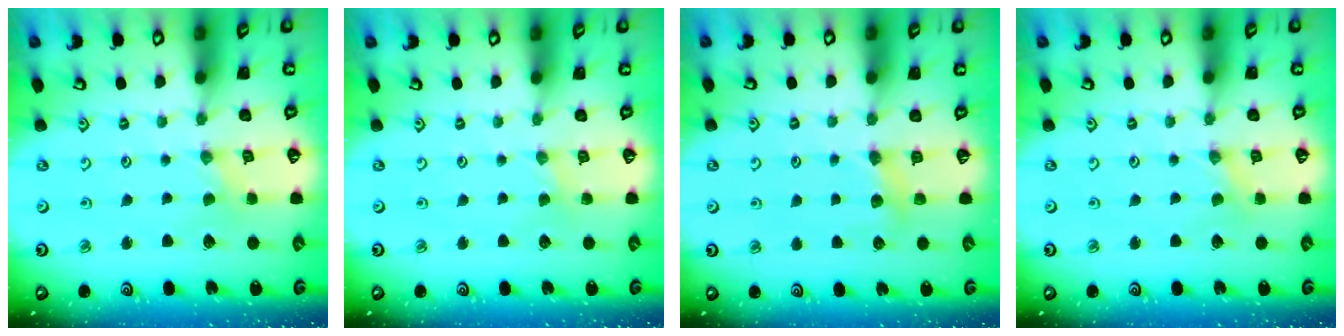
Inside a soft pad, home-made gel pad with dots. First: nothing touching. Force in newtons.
{"total": 1.2, "press": 1.2, "slide": 0.3}
{"total": 5.9, "press": 5.9, "slide": 0.7}
{"total": 0.0}